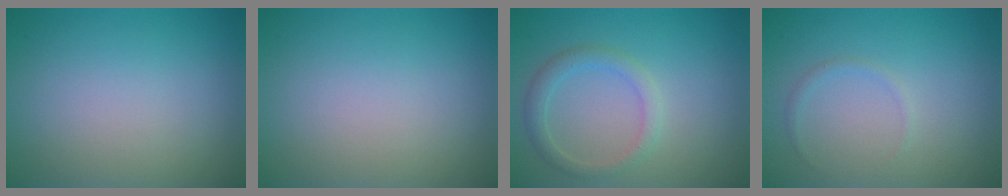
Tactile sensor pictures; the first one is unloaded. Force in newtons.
{"total": 0.0}
{"total": 2.1, "press": 2.1, "slide": 0.3}
{"total": 0.7, "press": 0.7, "slide": 0.1}